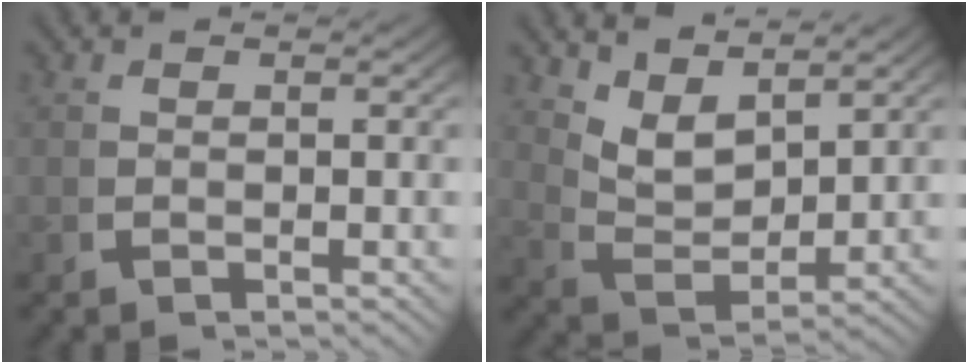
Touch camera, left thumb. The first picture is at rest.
{"total": 4.8, "force": [3.4, 2.1, 2.6], "torque": [-0.051, -0.018, 0.071]}